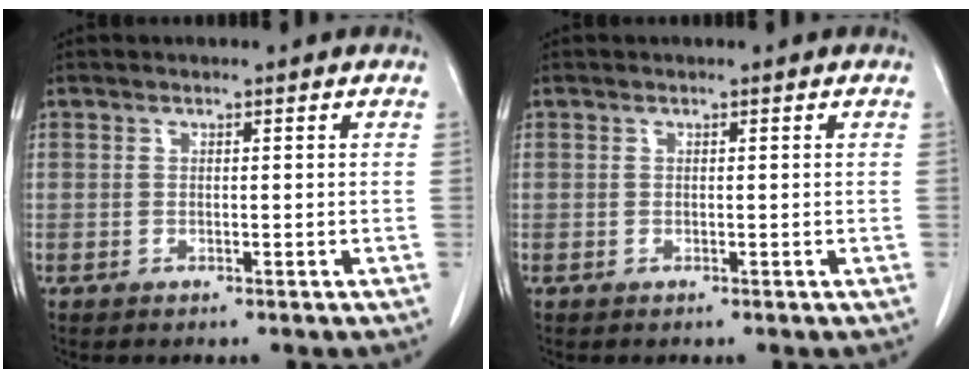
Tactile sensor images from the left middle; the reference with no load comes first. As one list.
[{"total": 0.0}]